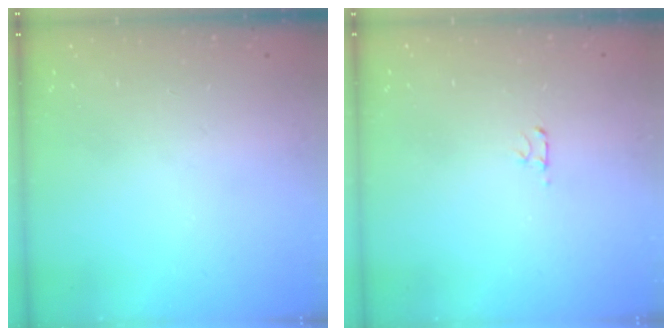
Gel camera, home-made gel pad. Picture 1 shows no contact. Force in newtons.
{"total": 2.5, "press": 2.4, "slide": 0.3}